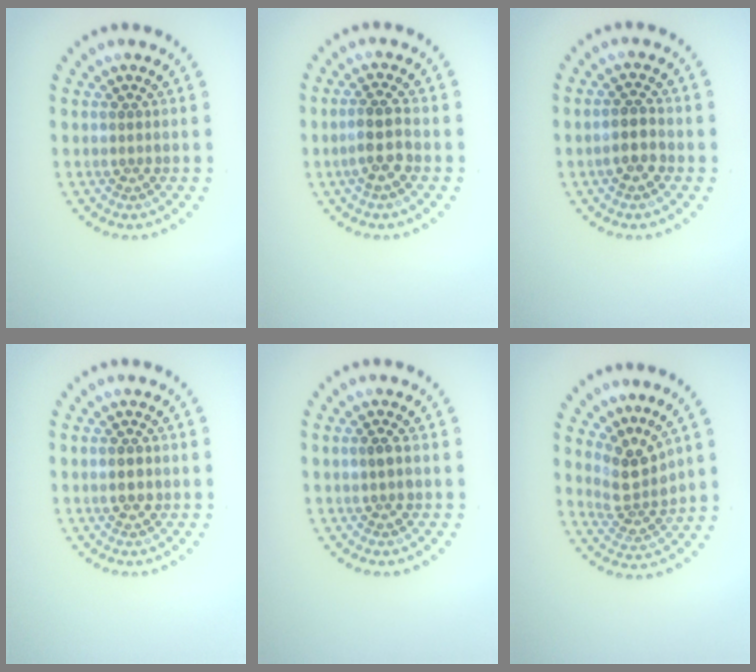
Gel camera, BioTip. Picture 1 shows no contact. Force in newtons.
{"total": 2.6, "press": 2.2, "slide": 1.3}
{"total": 2.2, "press": 2.1, "slide": 0.8}
{"total": 2.0, "press": 2.0, "slide": 0.0}
{"total": 1.1, "press": 1.1, "slide": 0.1}
{"total": 3.0, "press": 2.3, "slide": 2.0}